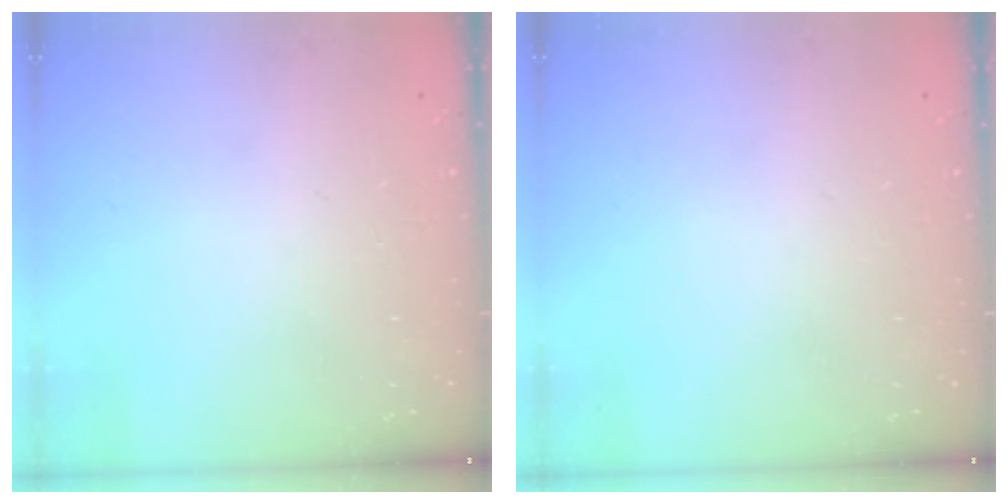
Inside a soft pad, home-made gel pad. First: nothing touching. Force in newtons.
{"total": 0.0}